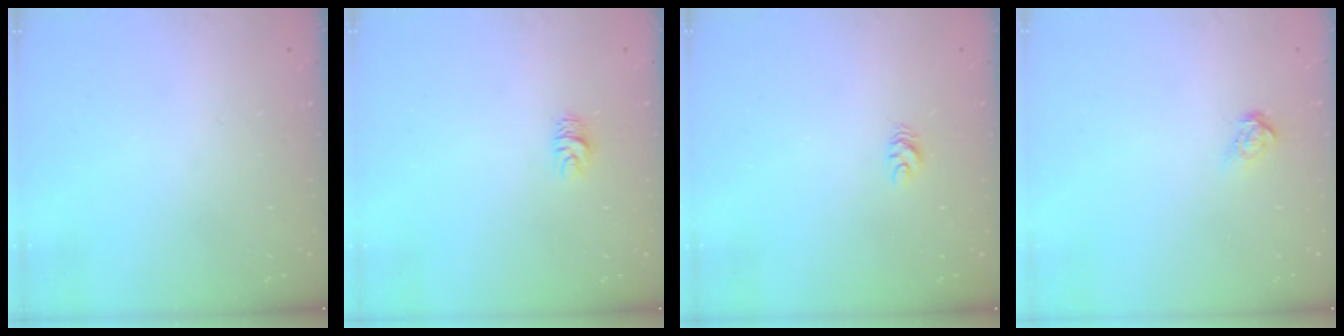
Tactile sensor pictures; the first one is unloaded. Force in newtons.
{"total": 4.6, "press": 4.6, "slide": 0.4}
{"total": 5.0, "press": 5.0, "slide": 0.4}
{"total": 5.4, "press": 5.4, "slide": 0.4}